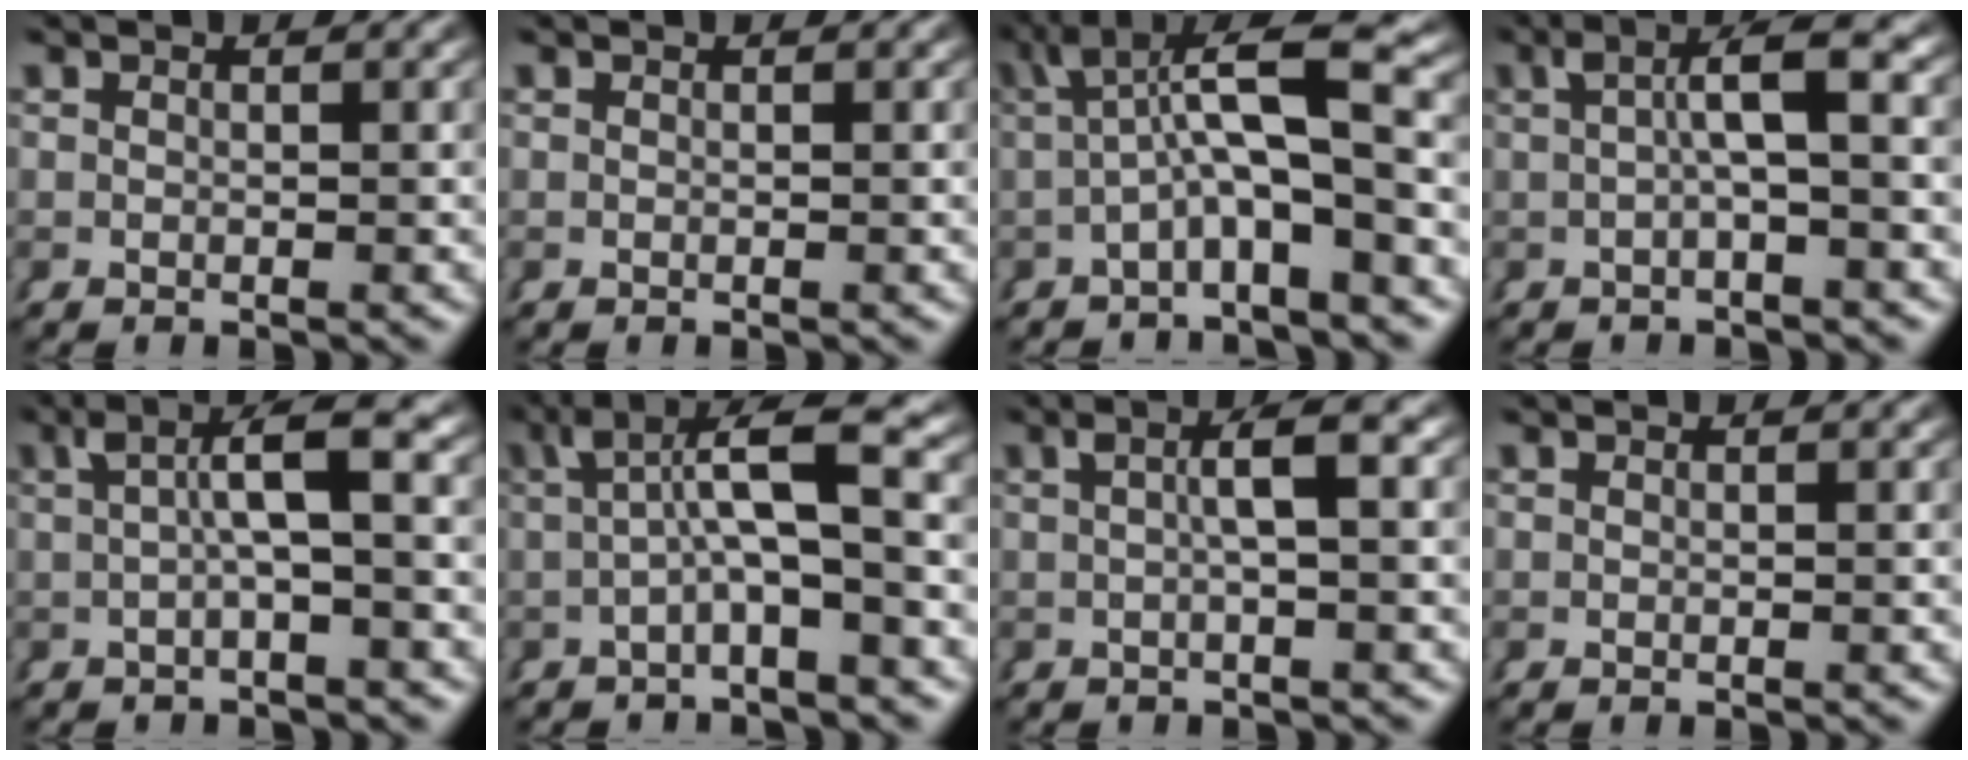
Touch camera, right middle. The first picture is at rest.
{"total": 0.0}
{"total": 8.7, "force": [1.3, 3.3, 8.0], "torque": [-0.116, 0.017, 0.019]}
{"total": 4.2, "force": [0.7, 0.3, 4.1], "torque": [-0.059, 0.017, 0.008]}
{"total": 4.7, "force": [1.0, 0.6, 4.5], "torque": [-0.064, 0.020, 0.012]}
{"total": 6.6, "force": [0.9, 1.7, 6.4], "torque": [-0.091, 0.019, 0.012]}
{"total": 3.3, "force": [0.5, -0.1, 3.2], "torque": [-0.046, 0.012, 0.007]}
{"total": 0.0}